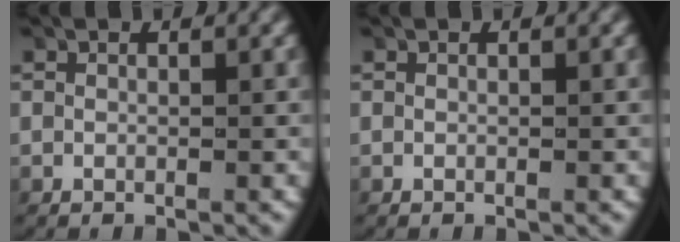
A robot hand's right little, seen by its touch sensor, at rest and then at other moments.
{"total": 0.0}